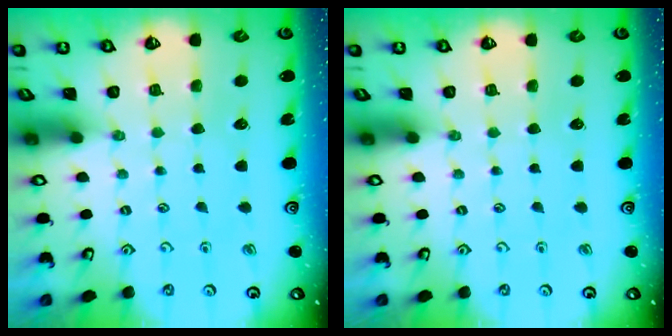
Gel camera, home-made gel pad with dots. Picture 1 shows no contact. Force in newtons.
{"total": 0.0}